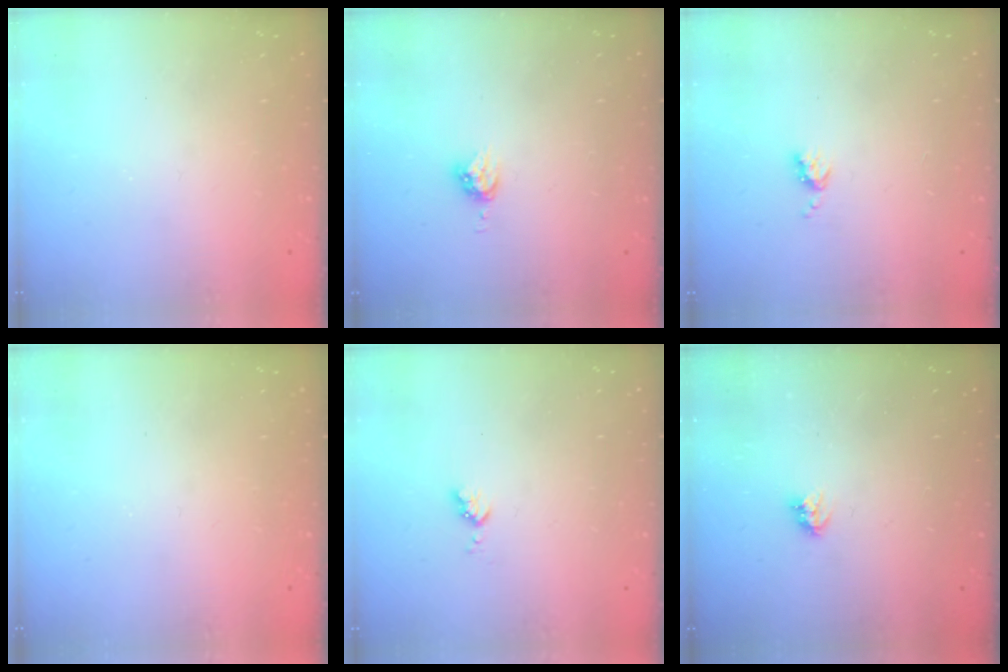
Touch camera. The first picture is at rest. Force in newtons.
{"total": 4.8, "press": 4.7, "slide": 0.7}
{"total": 3.9, "press": 3.9, "slide": 0.5}
{"total": 0.0}
{"total": 3.5, "press": 3.5, "slide": 0.4}
{"total": 3.5, "press": 3.4, "slide": 0.5}